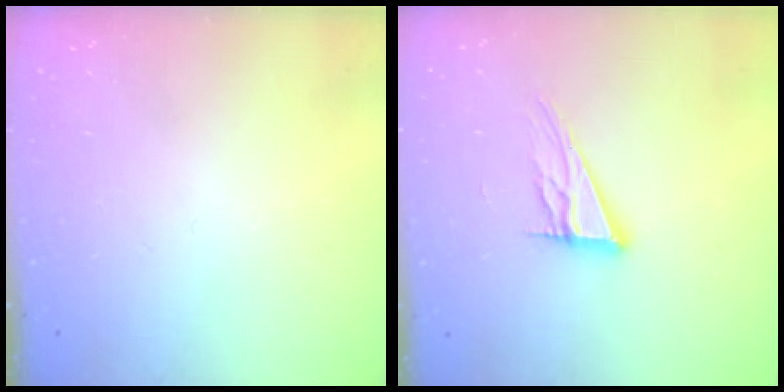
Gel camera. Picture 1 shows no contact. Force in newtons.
{"total": 11.5, "press": 11.4, "slide": 1.9}